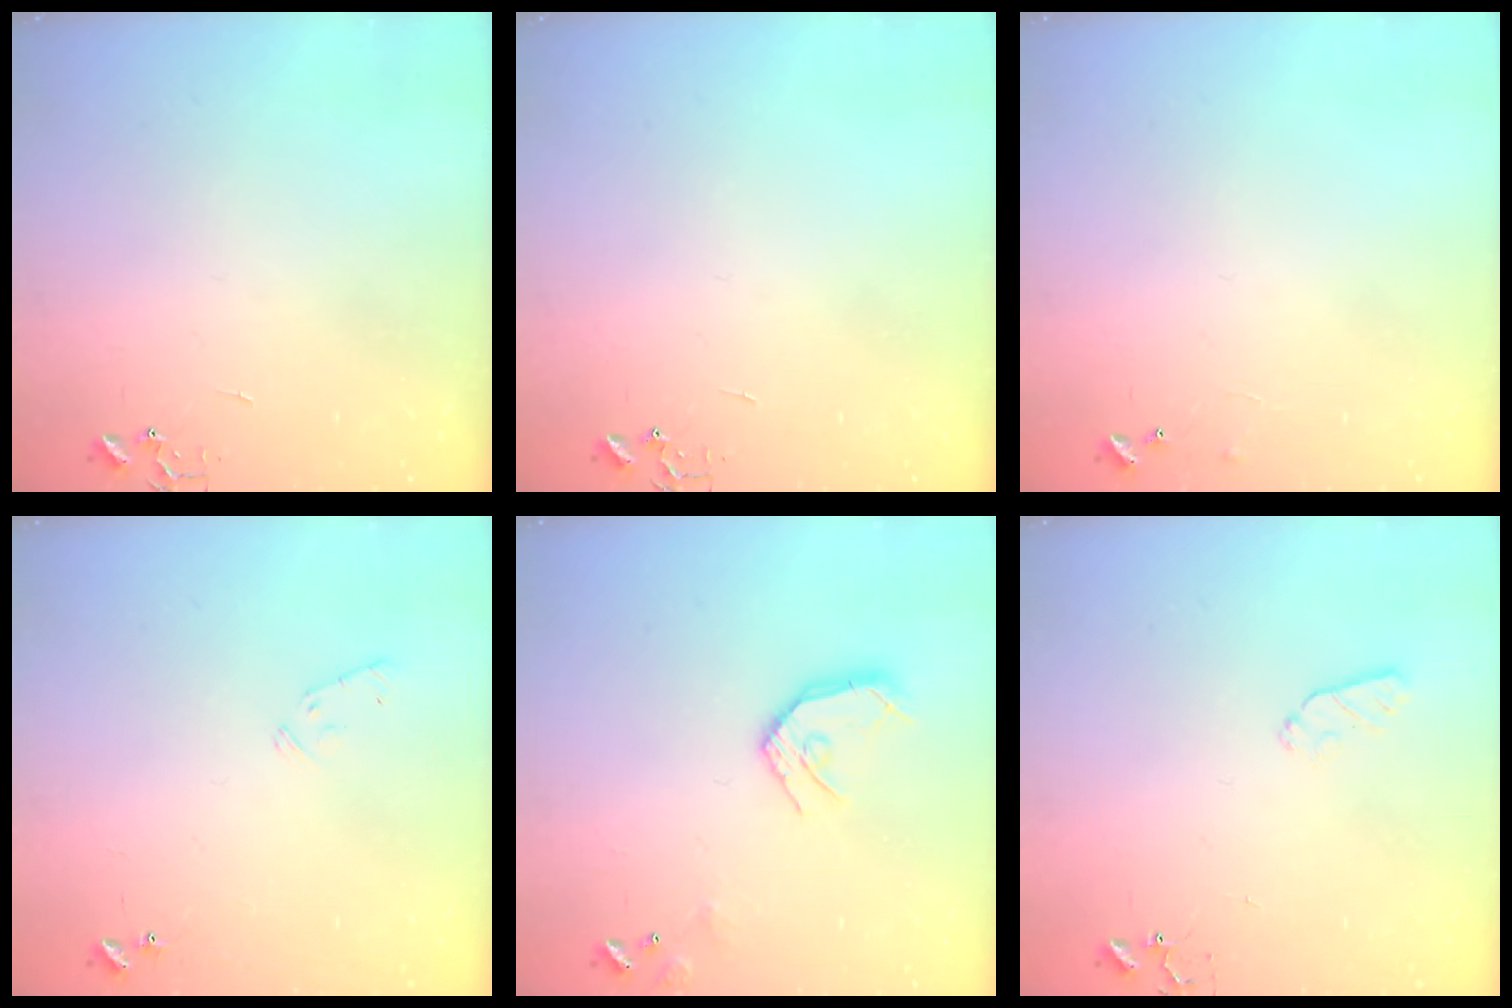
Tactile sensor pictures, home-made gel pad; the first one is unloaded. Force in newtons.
{"total": 0.0}
{"total": 6.4, "press": 6.3, "slide": 0.5}
{"total": 6.7, "press": 6.7, "slide": 1.0}
{"total": 11.7, "press": 11.6, "slide": 1.2}
{"total": 5.0, "press": 4.9, "slide": 0.7}